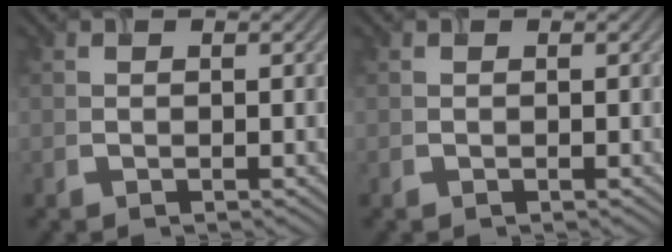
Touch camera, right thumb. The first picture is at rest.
{"total": 0.0}